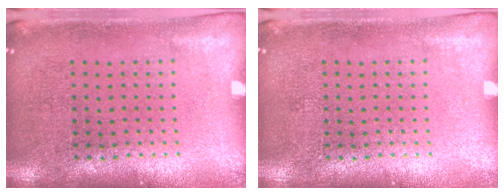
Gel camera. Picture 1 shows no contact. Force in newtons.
{"total": 0.0}